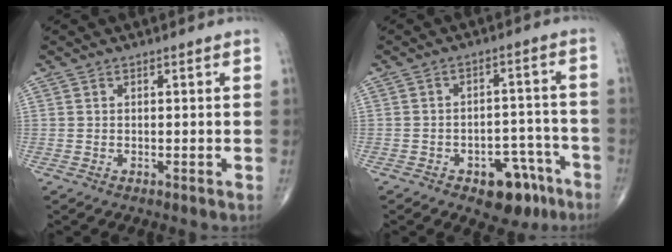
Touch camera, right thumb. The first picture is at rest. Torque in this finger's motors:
{"motor_torque": [2.89, 0.84, 0.43, -0.74, 0.02]}